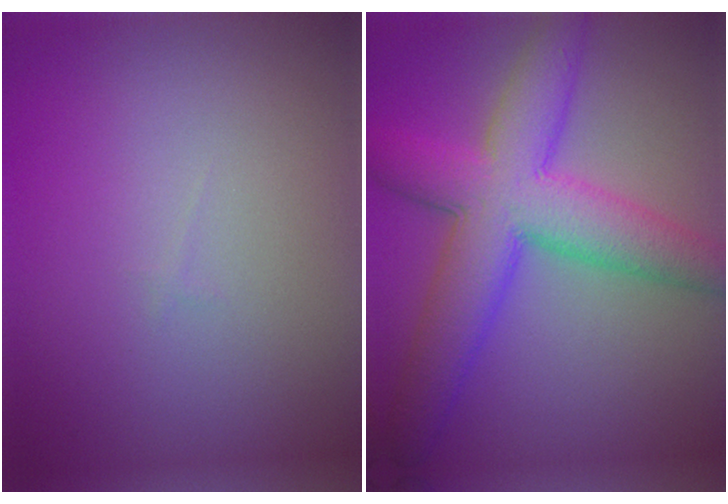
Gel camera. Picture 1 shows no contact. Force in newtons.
{"total": 9.0, "press": 9.0, "slide": 0.2}